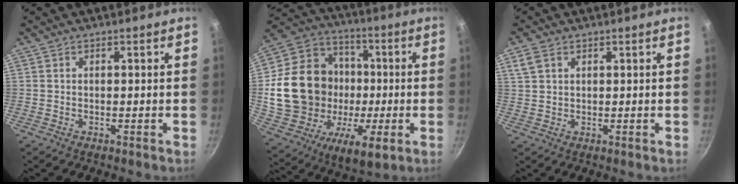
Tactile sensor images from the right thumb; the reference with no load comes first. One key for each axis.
{"total": 25.6, "fx": -0.4, "fy": 20.0, "fz": 16.0, "tx": -0.268, "ty": 0.017, "tz": 0.001}
{"total": 3.4, "fx": 1.6, "fy": 2.2, "fz": 2.0, "tx": -0.036, "ty": 0.000, "tz": 0.035}